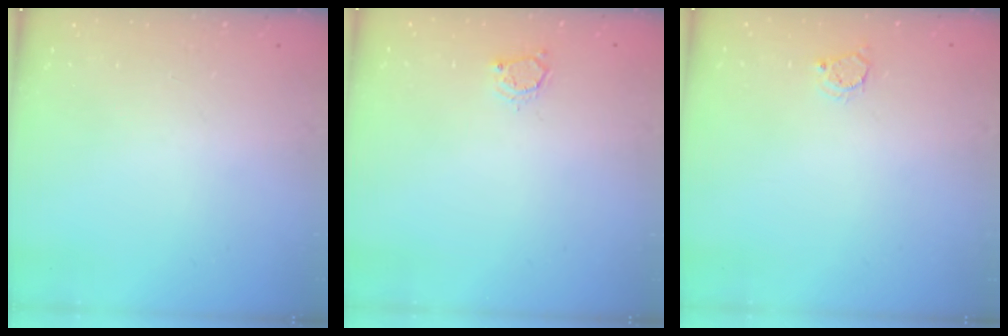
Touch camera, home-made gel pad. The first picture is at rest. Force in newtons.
{"total": 3.3, "press": 3.3, "slide": 0.4}
{"total": 3.1, "press": 3.1, "slide": 0.4}